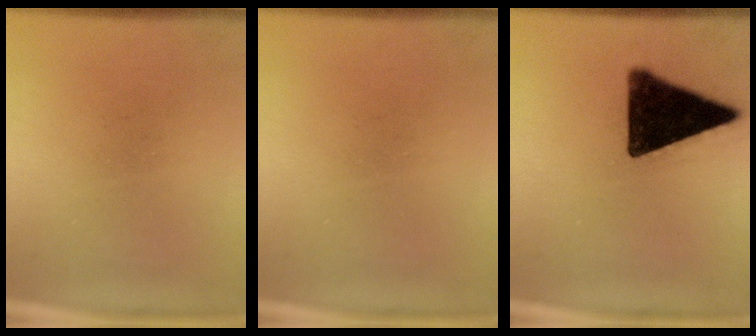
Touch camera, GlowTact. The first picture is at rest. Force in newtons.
{"total": 0.0}
{"total": 16.6}